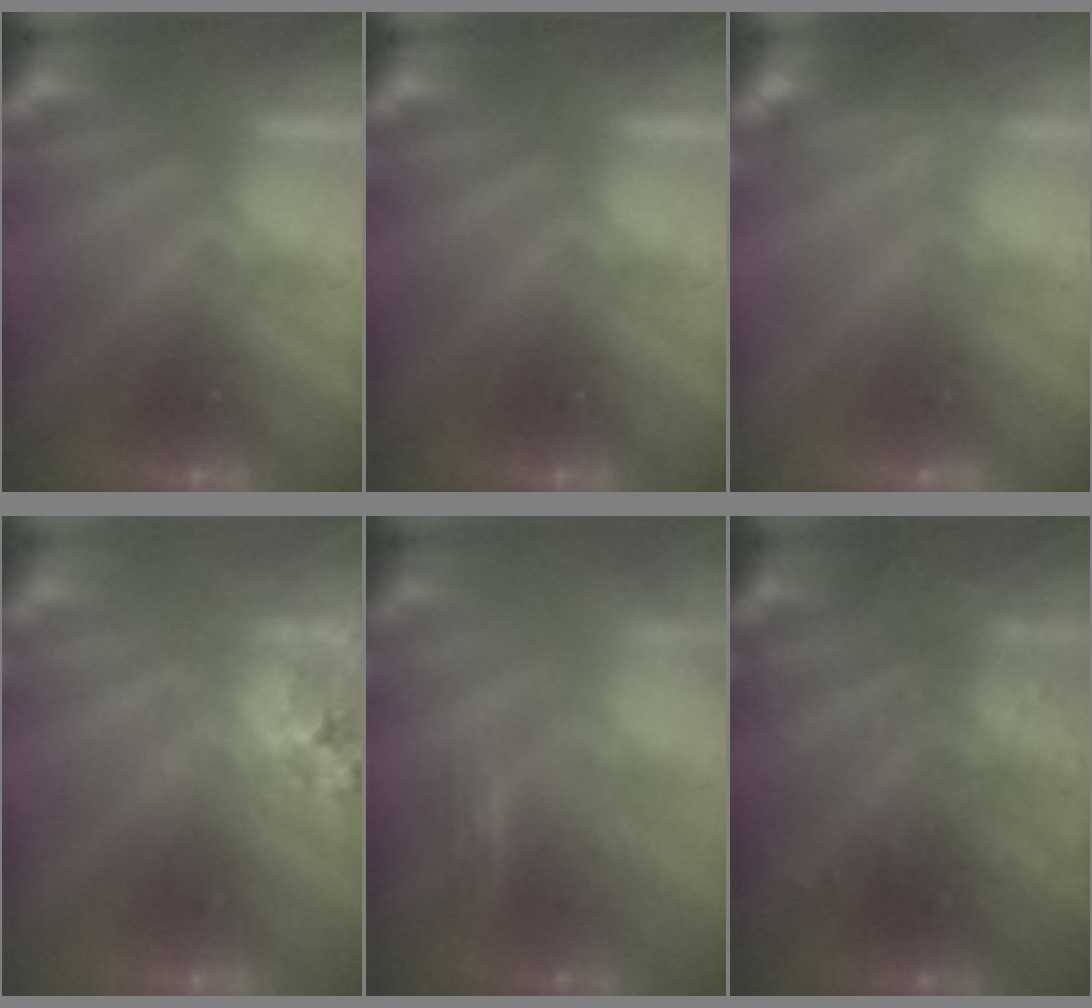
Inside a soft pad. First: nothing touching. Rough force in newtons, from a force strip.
{"total": 0.0}
{"total": 2.5}
{"total": 2.9}
{"total": 3.4}
{"total": 2.9}